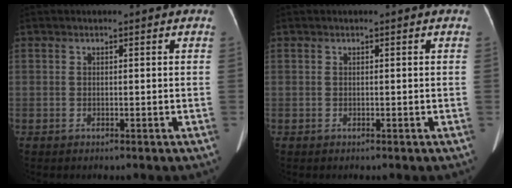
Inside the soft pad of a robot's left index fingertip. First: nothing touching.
{"total": 0.0}